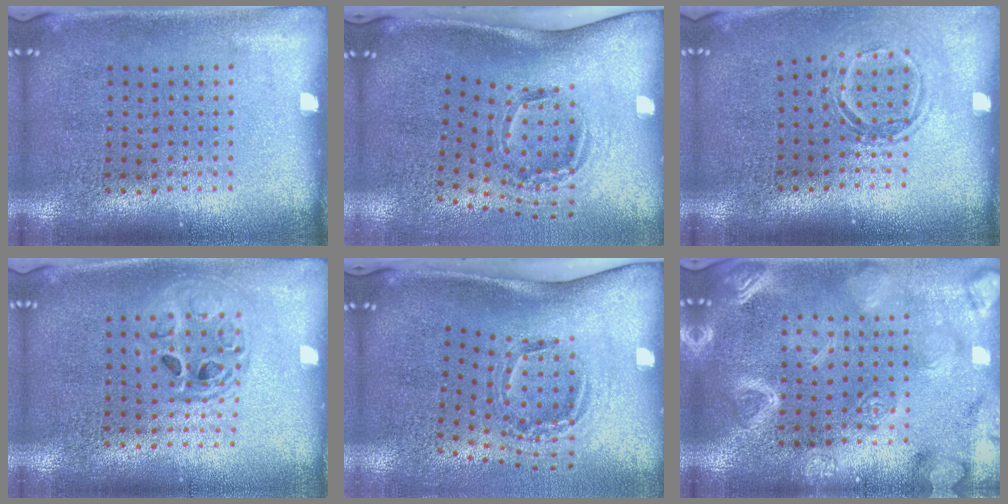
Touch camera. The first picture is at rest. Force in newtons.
{"total": 2.1, "press": 1.2, "slide": 1.7}
{"total": 1.5, "press": 1.1, "slide": 1.0}
{"total": 1.5, "press": 1.3, "slide": 0.7}
{"total": 2.1, "press": 1.2, "slide": 1.7}
{"total": 3.2, "press": 3.2, "slide": 0.2}